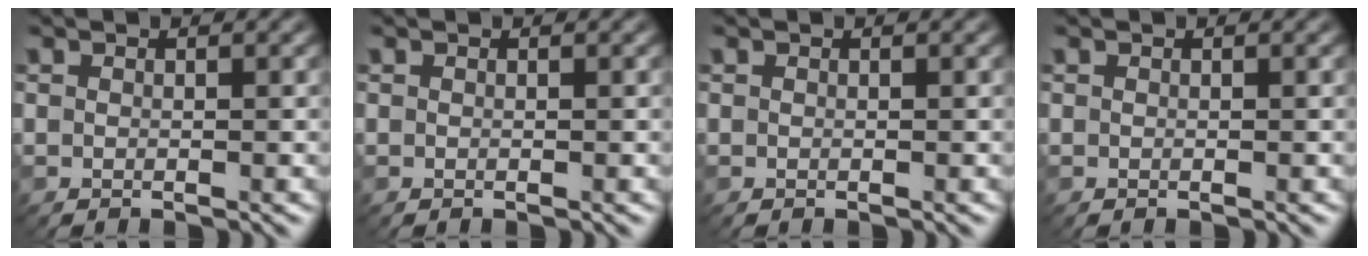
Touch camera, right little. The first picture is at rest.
{"total": 0.0}
{"total": 0.0}
{"total": 0.0}